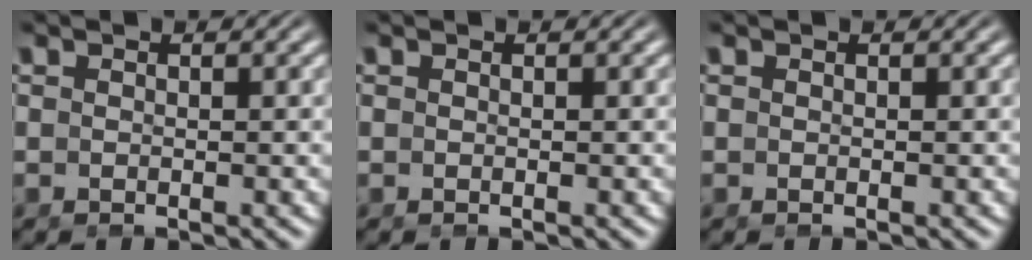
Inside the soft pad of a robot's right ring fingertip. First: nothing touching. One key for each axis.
{"total": 0.0}
{"total": 0.0}